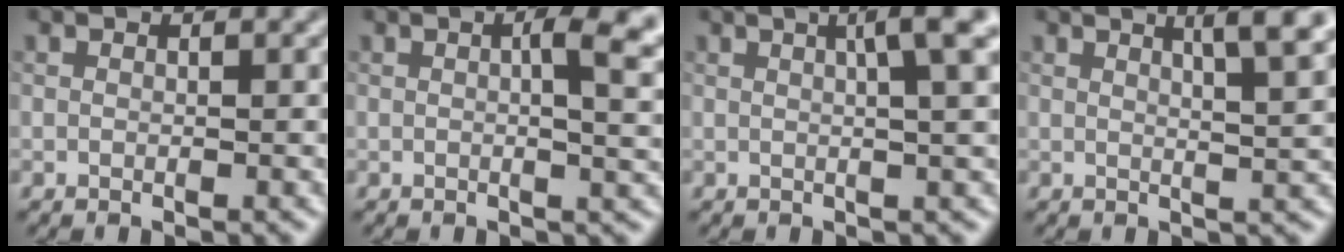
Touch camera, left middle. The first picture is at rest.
{"total": 5.3, "force": [1.2, 1.7, 4.9], "torque": [-0.057, 0.006, 0.015]}
{"total": 4.8, "force": [1.5, 0.9, 4.5], "torque": [-0.053, 0.016, 0.018]}
{"total": 4.6, "force": [2.4, 0.9, 3.8], "torque": [-0.041, 0.011, 0.026]}